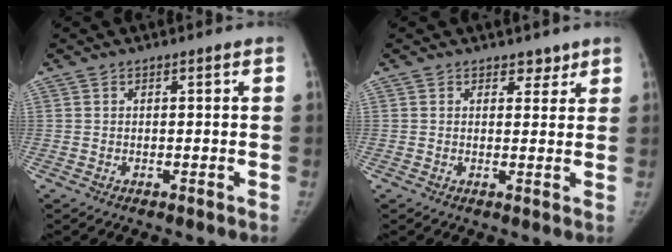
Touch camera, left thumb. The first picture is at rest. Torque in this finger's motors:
{"motor_torque": [0.27, -0.19, 0.53, -0.41, 0.08]}